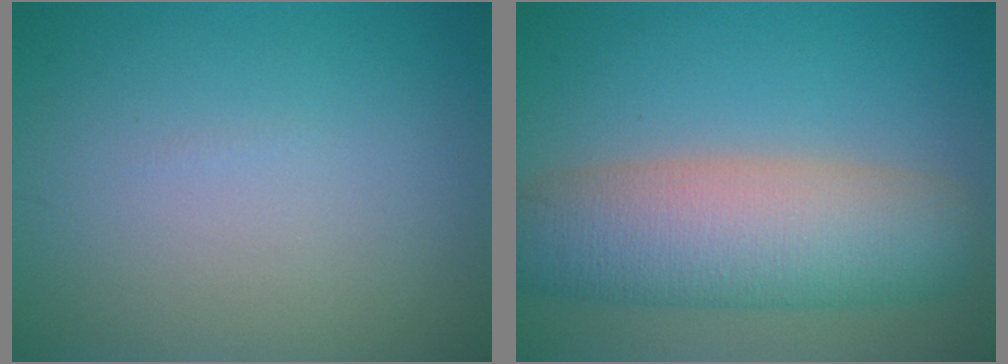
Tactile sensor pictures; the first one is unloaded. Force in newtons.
{"total": 9.0, "press": 9.0, "slide": 0.7}